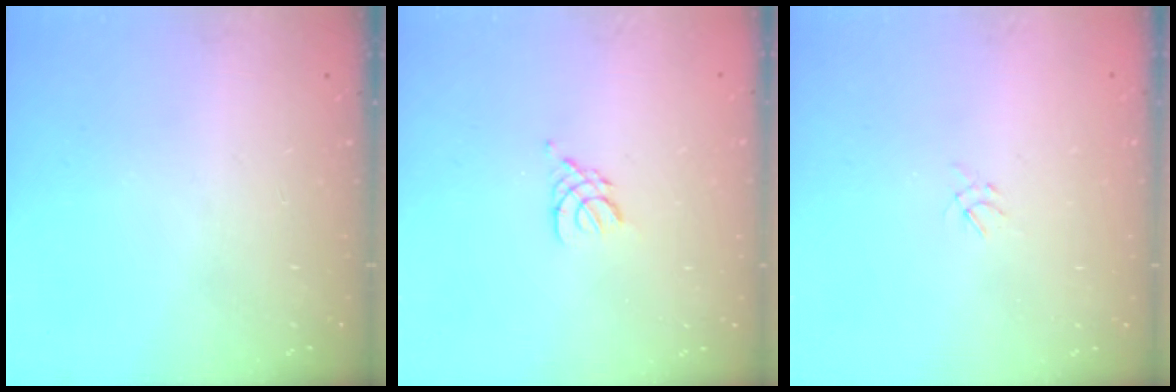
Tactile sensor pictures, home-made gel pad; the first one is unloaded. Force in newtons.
{"total": 3.0, "press": 3.0, "slide": 0.6}
{"total": 1.2, "press": 1.1, "slide": 0.5}